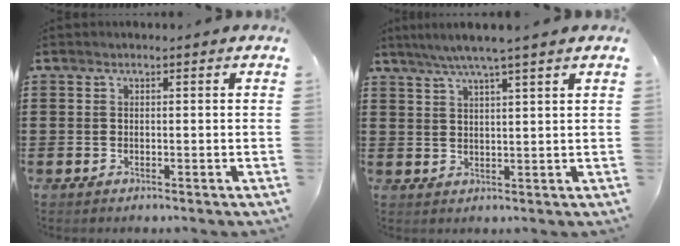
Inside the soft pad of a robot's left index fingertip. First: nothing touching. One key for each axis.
{"total": 4.4, "fx": 3.5, "fy": -0.6, "fz": 2.5, "tx": -0.058, "ty": -0.008, "tz": 0.061}